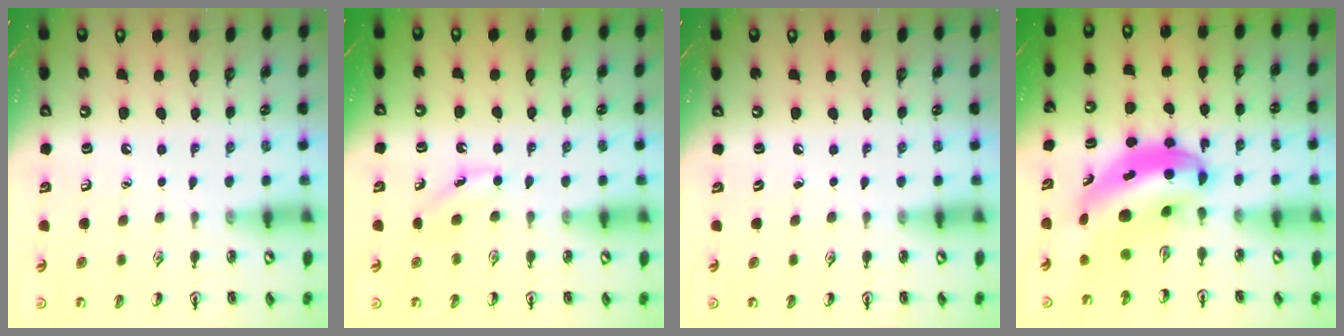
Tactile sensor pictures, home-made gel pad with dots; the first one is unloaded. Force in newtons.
{"total": 3.9, "press": 3.6, "slide": 1.5}
{"total": 0.0}
{"total": 8.1, "press": 7.7, "slide": 2.3}